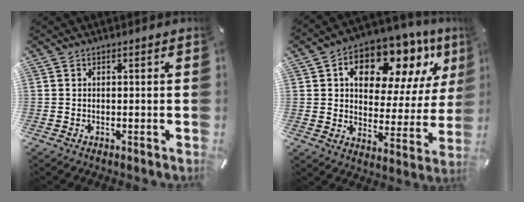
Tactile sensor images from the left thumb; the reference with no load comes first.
{"total": 15.1, "force": [8.8, 9.0, 8.2], "torque": [-0.125, -0.061, 0.151]}